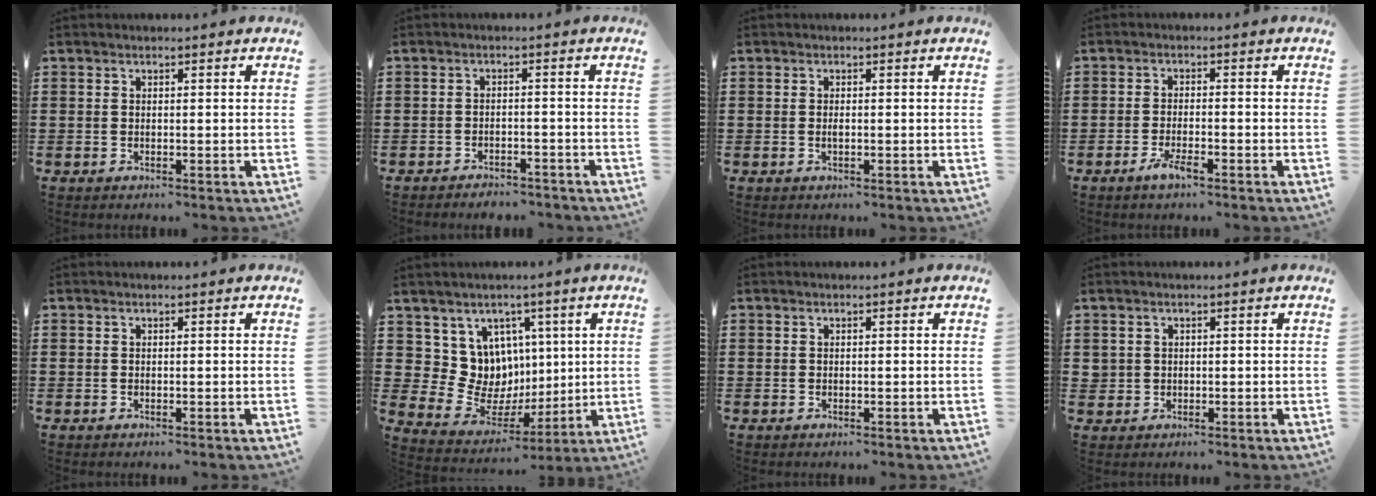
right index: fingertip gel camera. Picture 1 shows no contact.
{"total": 2.2, "force": [-2.2, 0.2, -0.1], "torque": [-0.006, 0.000, -0.048]}
{"total": 0.9, "force": [-0.1, 0.3, 0.8], "torque": [-0.017, -0.002, -0.001]}
{"total": 2.7, "force": [-1.7, 0.6, 2.1], "torque": [-0.047, -0.003, -0.034]}
{"total": 0.0}
{"total": 9.1, "force": [2.6, 8.6, 1.4], "torque": [-0.056, -0.038, 0.059]}
{"total": 0.0}
{"total": 1.4, "force": [0.2, 1.4, 0.1], "torque": [-0.008, 0.008, 0.002]}